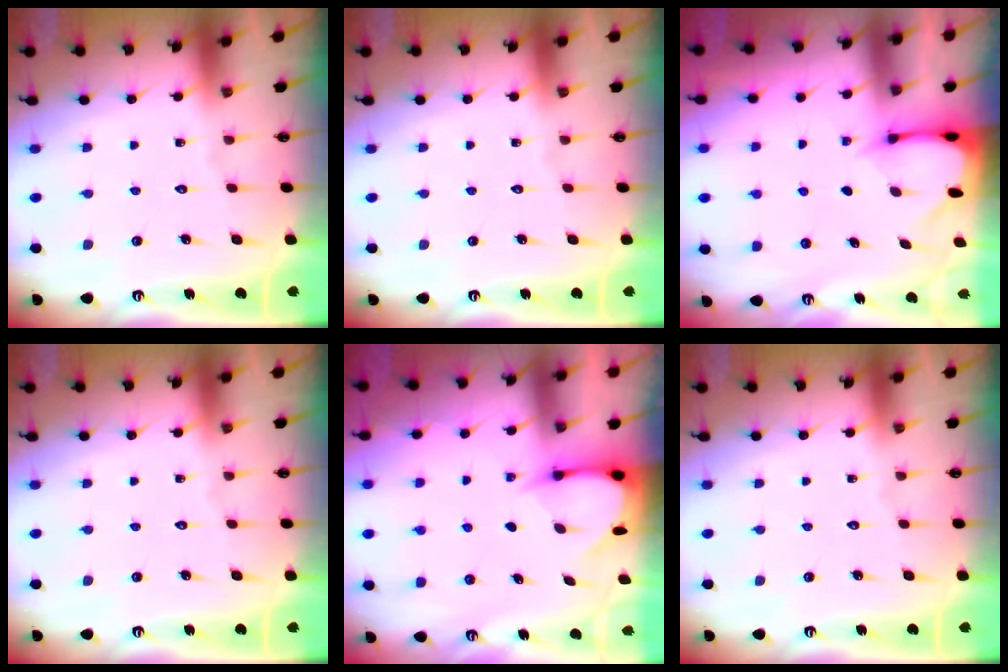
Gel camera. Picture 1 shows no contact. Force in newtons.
{"total": 0.0}
{"total": 2.3, "press": 2.3, "slide": 0.3}
{"total": 0.0}
{"total": 3.9, "press": 3.8, "slide": 0.3}
{"total": 0.0}